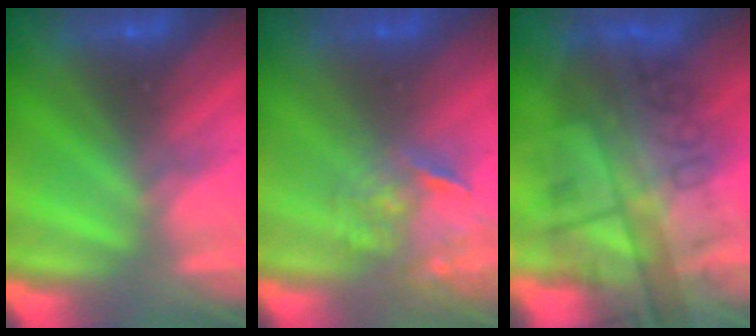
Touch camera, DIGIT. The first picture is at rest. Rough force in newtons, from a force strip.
{"total": 3.7}
{"total": 5.7}